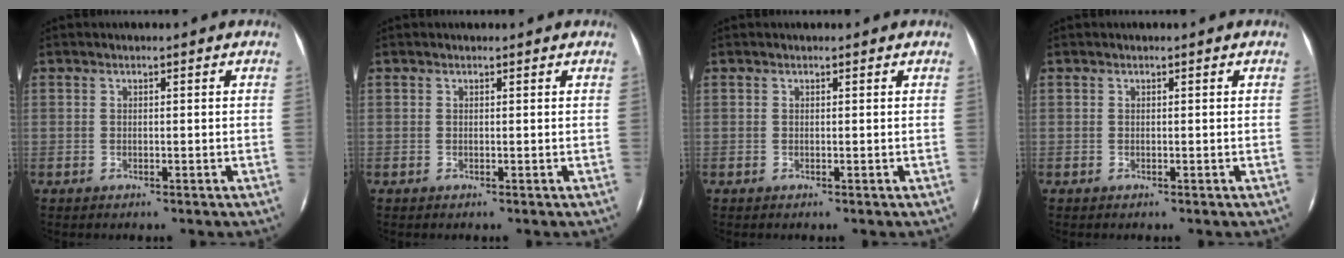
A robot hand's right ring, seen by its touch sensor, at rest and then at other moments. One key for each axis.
{"total": 0.0}
{"total": 0.0}
{"total": 0.0}